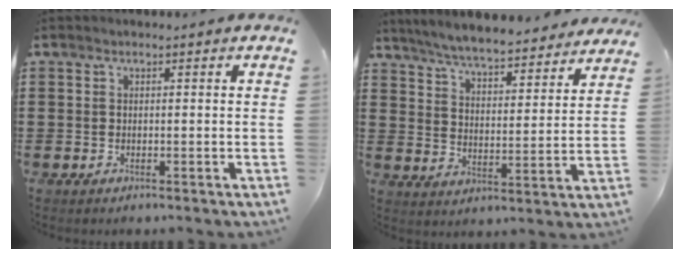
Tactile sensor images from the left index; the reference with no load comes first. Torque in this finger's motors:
{"motor_torque": [1.27, -0.87, 0.50, 0.21]}